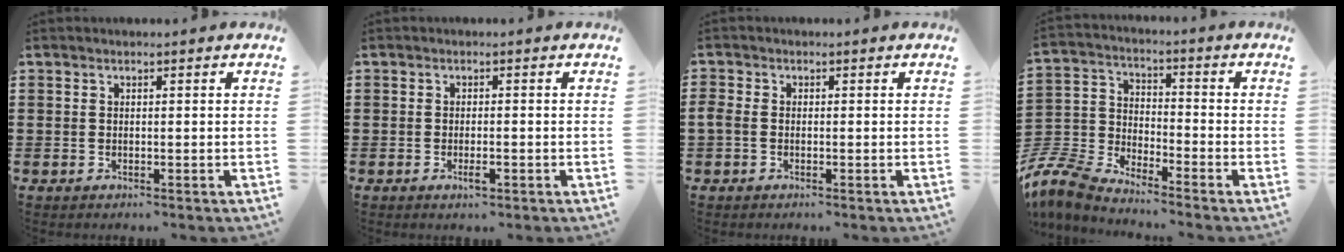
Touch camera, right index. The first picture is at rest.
{"total": 1.7, "force": [-0.7, 0.5, 1.5], "torque": [-0.026, 0.000, -0.013]}
{"total": 1.3, "force": [-0.5, 0.9, 0.8], "torque": [-0.025, -0.001, -0.012]}
{"total": 7.8, "force": [-7.5, 1.3, 1.8], "torque": [-0.080, -0.005, -0.163]}